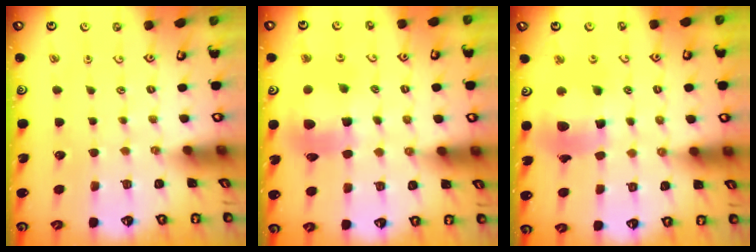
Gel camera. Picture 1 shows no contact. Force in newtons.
{"total": 10.9, "press": 10.8, "slide": 1.4}
{"total": 13.1, "press": 13.0, "slide": 1.6}